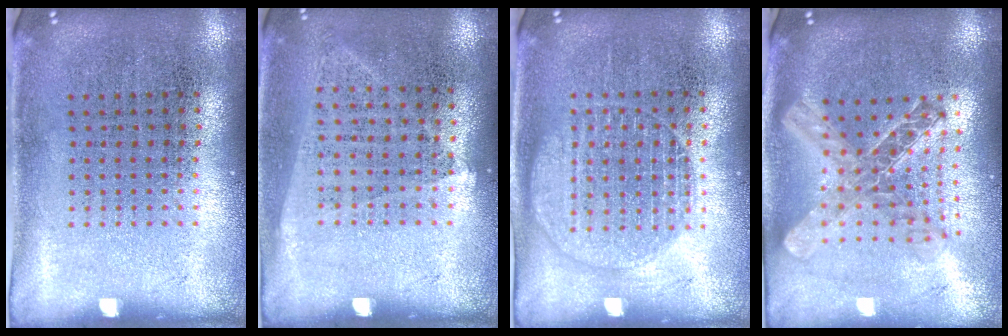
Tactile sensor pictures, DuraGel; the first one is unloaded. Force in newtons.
{"total": 1.0, "press": 0.9, "slide": 0.6}
{"total": 1.3, "press": 1.3, "slide": 0.2}
{"total": 2.1, "press": 1.8, "slide": 1.2}